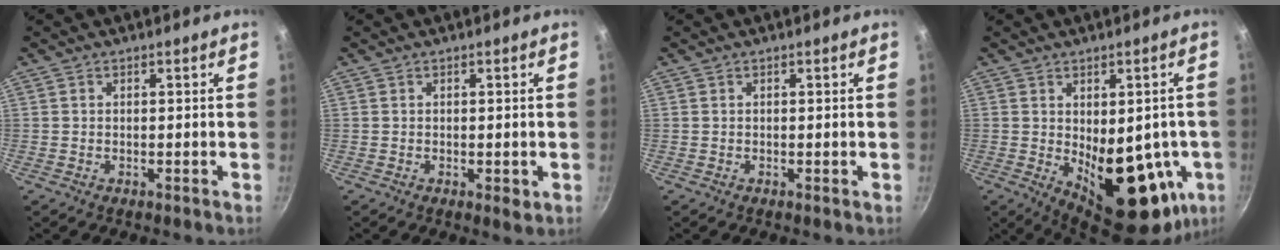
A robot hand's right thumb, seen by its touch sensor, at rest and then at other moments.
{"total": 2.3, "force": [-0.6, 0.9, 2.0], "torque": [-0.032, -0.006, -0.007]}
{"total": 0.0}
{"total": 19.5, "force": [-3.0, 10.2, 16.4], "torque": [-0.169, -0.025, -0.016]}